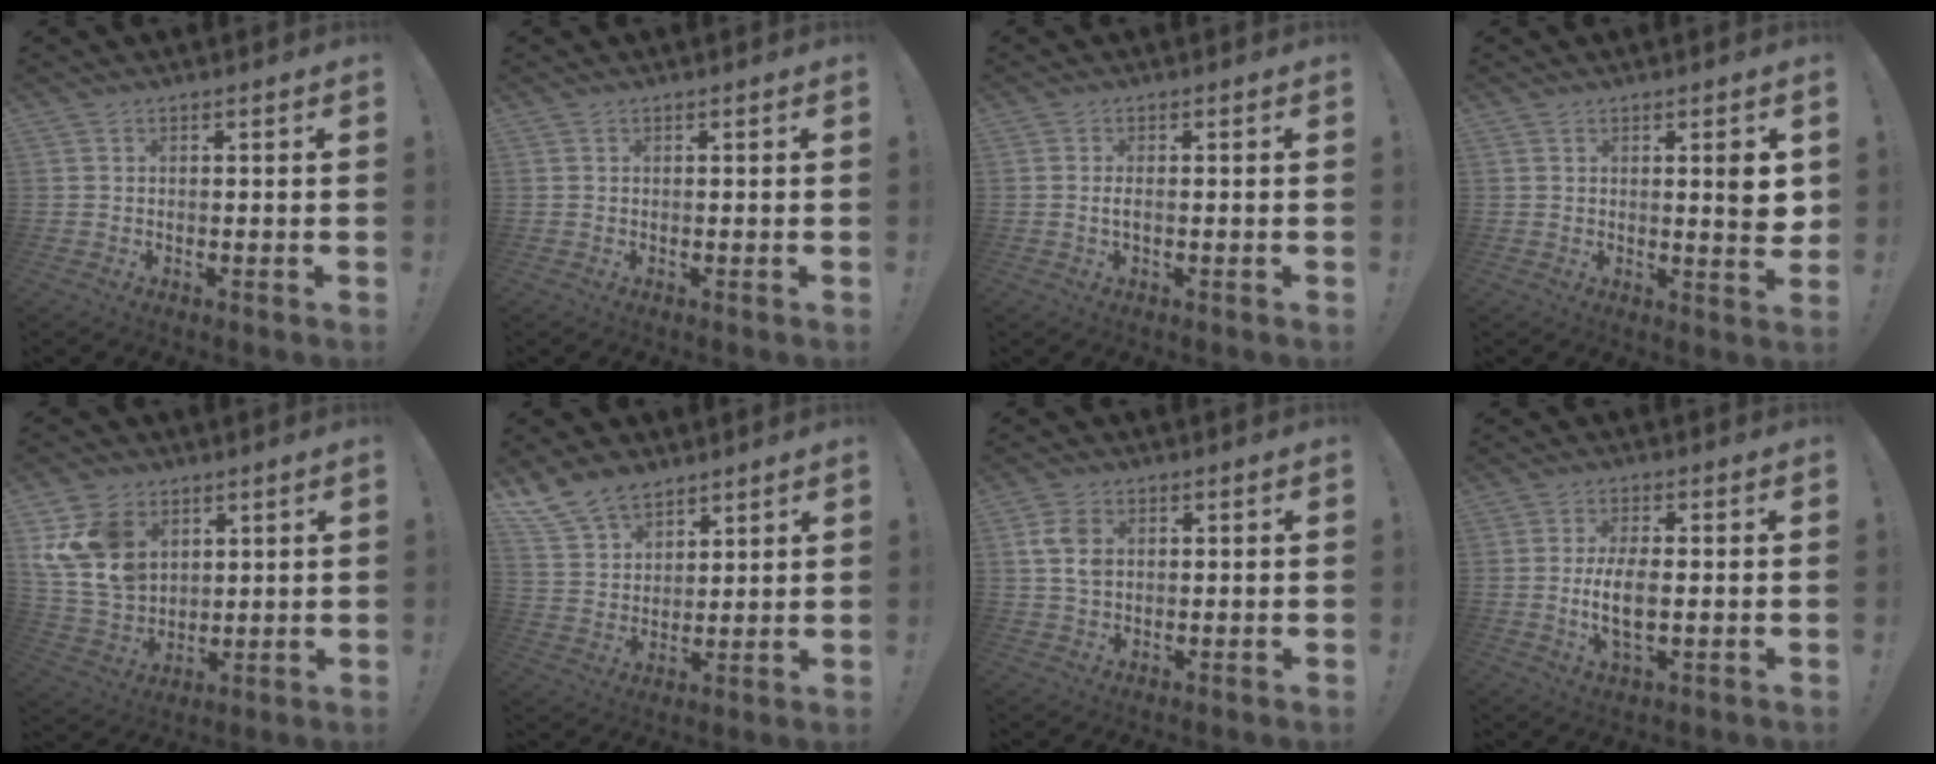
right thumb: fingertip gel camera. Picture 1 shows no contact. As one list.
[{"total": 0.0}, {"total": 1.6, "force": [-0.3, 0.4, 1.5], "torque": [-0.028, 0.003, -0.006]}, {"total": 5.0, "force": [1.3, 0.8, 4.8], "torque": [-0.052, -0.016, 0.013]}, {"total": 14.9, "force": [6.2, 11.1, 7.8], "torque": [-0.163, -0.031, 0.124]}, {"total": 11.7, "force": [9.0, 6.7, 3.4], "torque": [-0.079, -0.056, 0.179]}, {"total": 6.5, "force": [1.3, 4.6, 4.4], "torque": [-0.085, 0.001, 0.024]}, {"total": 7.8, "force": [-0.4, 3.0, 7.2], "torque": [-0.134, -0.013, -0.011]}]